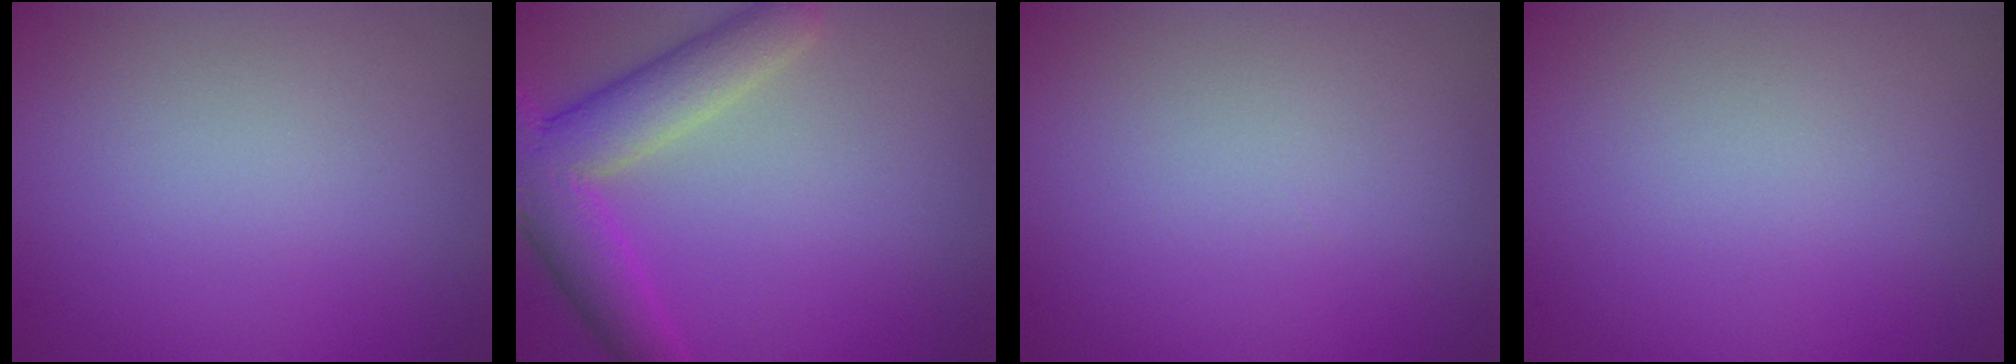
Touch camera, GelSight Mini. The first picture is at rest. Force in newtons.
{"total": 6.2, "press": 6.2, "slide": 0.5}
{"total": 0.0}
{"total": 0.0}